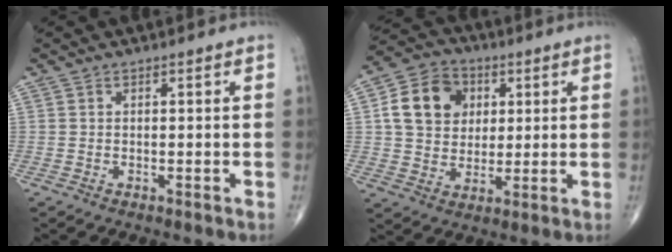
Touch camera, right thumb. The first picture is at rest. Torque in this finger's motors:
{"motor_torque": [0.47, 2.41, 0.44, -0.27, 0.36]}